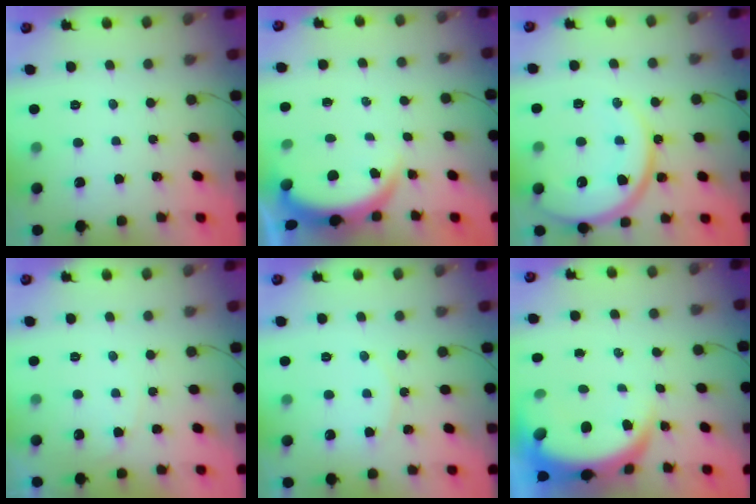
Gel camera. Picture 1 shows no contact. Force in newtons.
{"total": 3.8, "press": 3.8, "slide": 0.2}
{"total": 15.4, "press": 15.3, "slide": 1.6}
{"total": 5.2, "press": 5.2, "slide": 0.3}
{"total": 4.4, "press": 4.4, "slide": 0.6}
{"total": 9.1, "press": 9.0, "slide": 1.0}